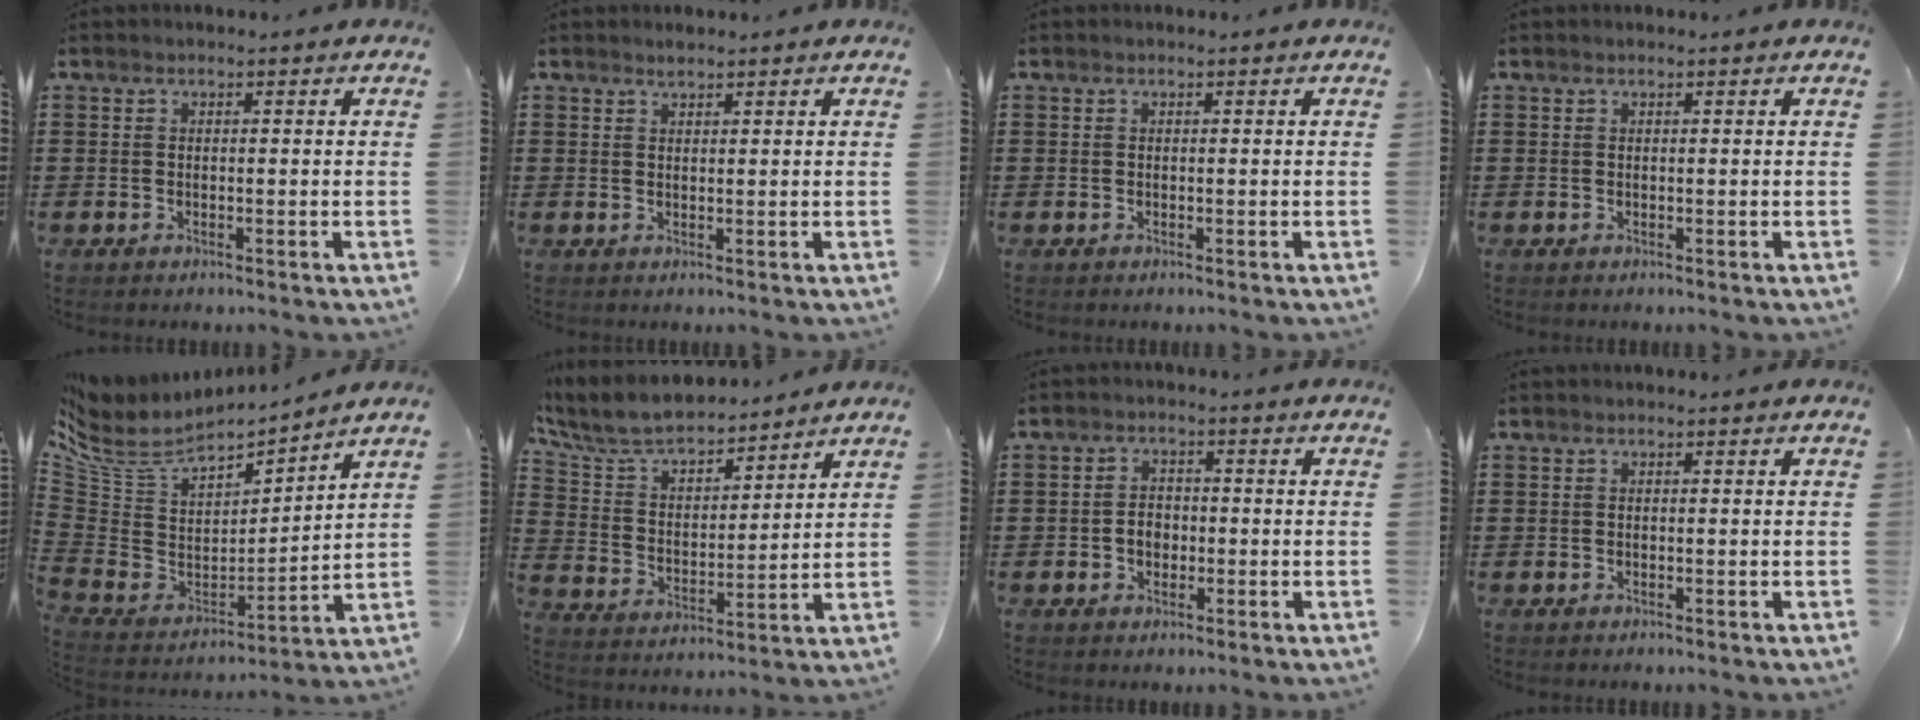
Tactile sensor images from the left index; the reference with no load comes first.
{"total": 1.2, "force": [1.1, 0.2, 0.3], "torque": [-0.006, 0.000, 0.022]}
{"total": 0.0}
{"total": 0.0}
{"total": 6.4, "force": [4.5, 3.1, 3.2], "torque": [-0.096, -0.043, 0.074]}
{"total": 7.6, "force": [6.9, 1.7, 2.7], "torque": [-0.086, -0.041, 0.120]}
{"total": 2.7, "force": [-0.7, 2.1, 1.6], "torque": [-0.034, 0.004, -0.015]}
{"total": 0.0}